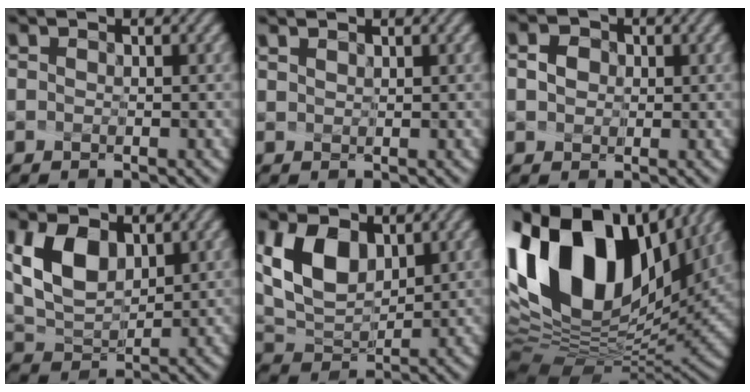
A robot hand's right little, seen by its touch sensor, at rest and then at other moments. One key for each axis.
{"total": 1.1, "fx": 0.8, "fy": 0.5, "fz": 0.5, "tx": -0.012, "ty": 0.017, "tz": 0.015}
{"total": 1.9, "fx": 0.3, "fy": 1.7, "fz": 0.9, "tx": -0.001, "ty": 0.018, "tz": -0.003}
{"total": 5.0, "fx": 1.7, "fy": 3.0, "fz": 3.6, "tx": -0.080, "ty": 0.000, "tz": 0.047}
{"total": 5.5, "fx": 2.0, "fy": 3.3, "fz": 4.0, "tx": -0.084, "ty": -0.002, "tz": 0.051}
{"total": 18.8, "fx": 5.2, "fy": 11.5, "fz": 14.0, "tx": -0.294, "ty": 0.028, "tz": 0.102}